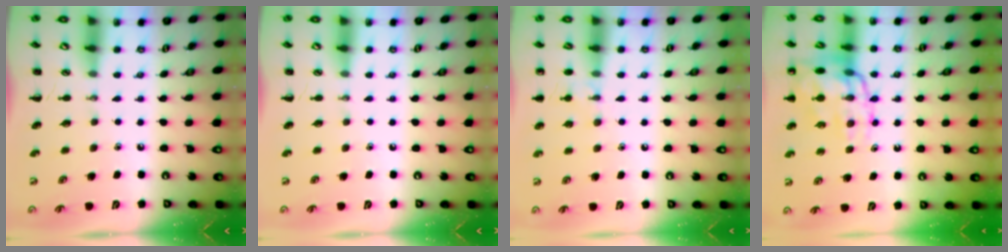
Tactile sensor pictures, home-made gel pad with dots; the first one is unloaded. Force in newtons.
{"total": 0.0}
{"total": 7.4, "press": 7.0, "slide": 2.3}
{"total": 15.5, "press": 15.5, "slide": 1.0}